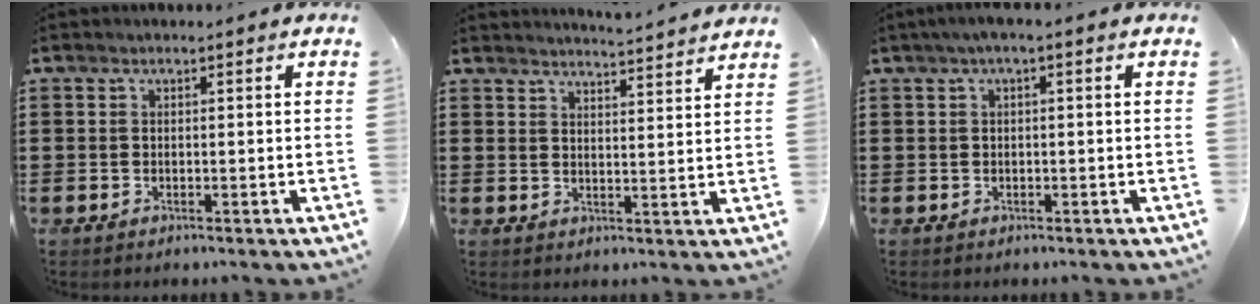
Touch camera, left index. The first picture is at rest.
{"total": 3.6, "force": [3.5, -0.8, 0.1], "torque": [-0.006, -0.026, 0.059]}
{"total": 1.3, "force": [-0.2, 0.1, 1.3], "torque": [-0.018, -0.002, -0.005]}